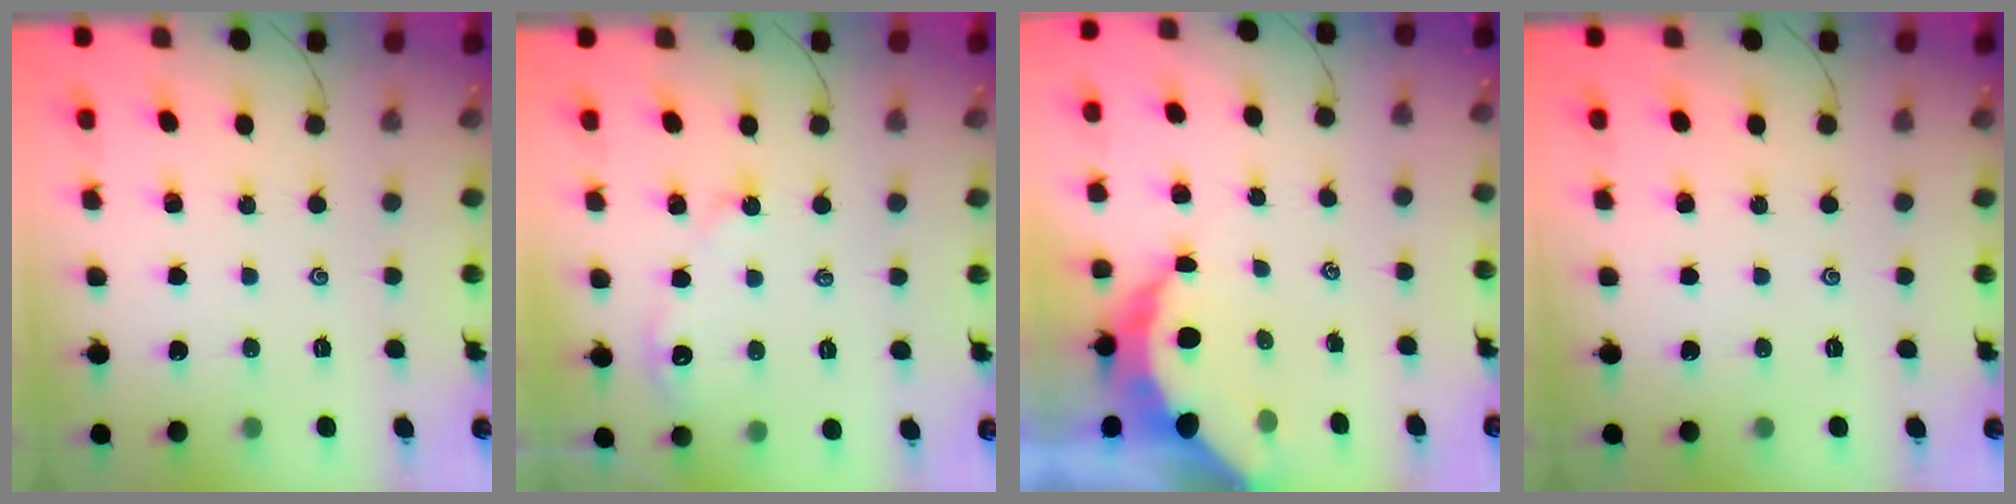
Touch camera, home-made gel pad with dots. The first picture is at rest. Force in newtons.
{"total": 2.8, "press": 2.8, "slide": 0.4}
{"total": 7.9, "press": 7.8, "slide": 1.1}
{"total": 0.0}